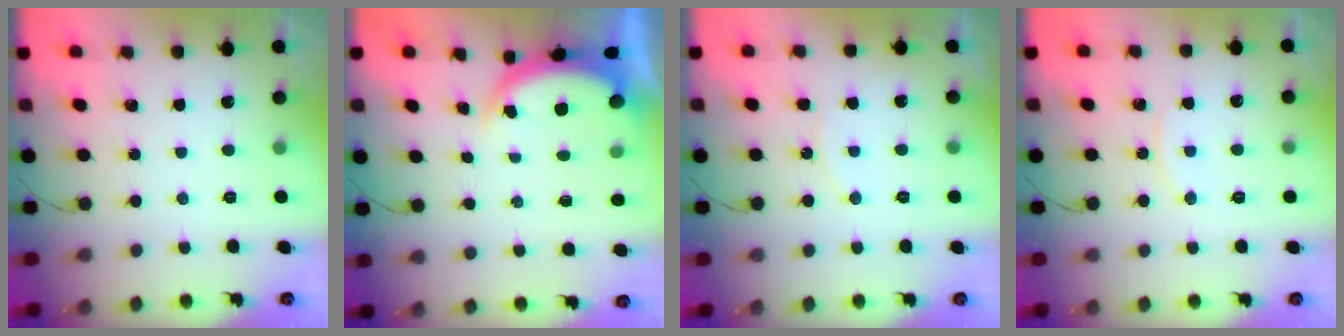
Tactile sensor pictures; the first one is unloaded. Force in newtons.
{"total": 4.6, "press": 4.5, "slide": 0.2}
{"total": 5.9, "press": 5.5, "slide": 2.2}
{"total": 6.4, "press": 6.4, "slide": 0.3}